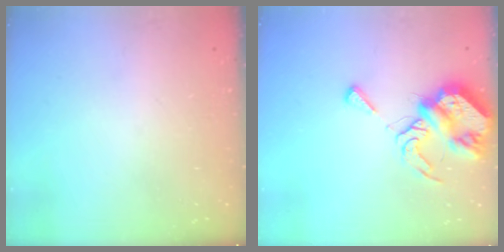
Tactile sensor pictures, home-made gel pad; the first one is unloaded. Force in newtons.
{"total": 9.7, "press": 9.6, "slide": 1.1}